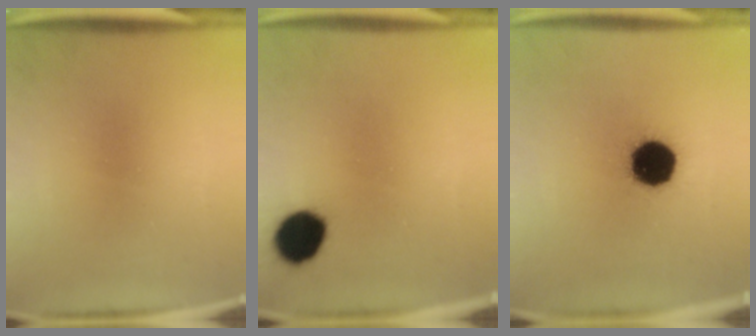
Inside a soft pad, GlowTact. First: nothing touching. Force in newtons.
{"total": 9.3}
{"total": 17.2}